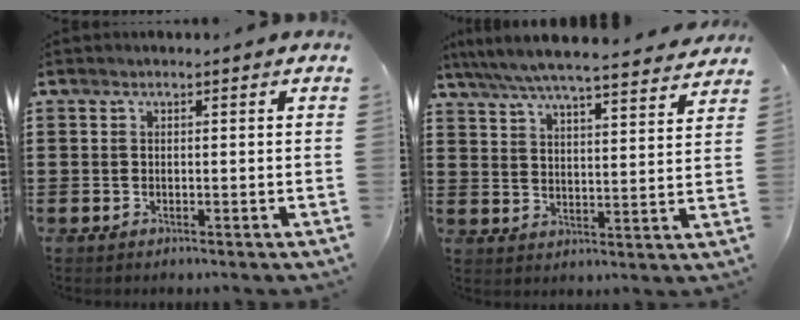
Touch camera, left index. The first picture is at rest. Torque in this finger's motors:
{"motor_torque": [0.89, -0.73, 0.79, 0.21]}